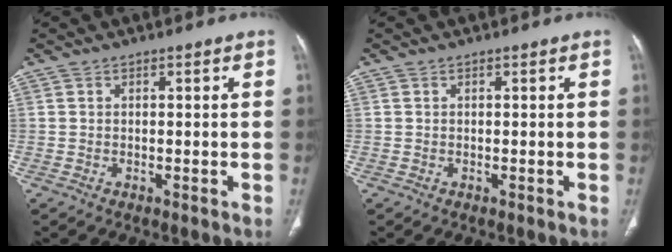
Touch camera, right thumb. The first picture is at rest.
{"total": 0.0}